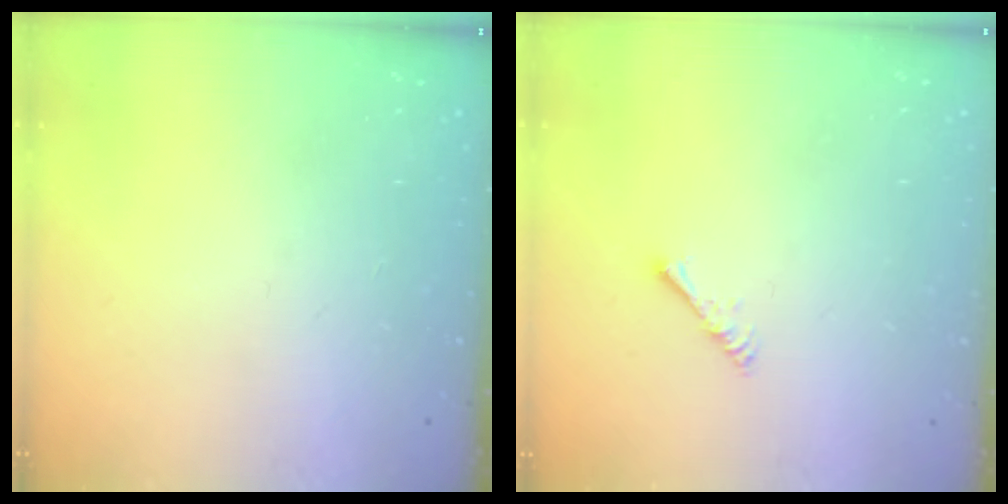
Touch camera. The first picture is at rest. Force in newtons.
{"total": 2.0, "press": 1.9, "slide": 0.4}